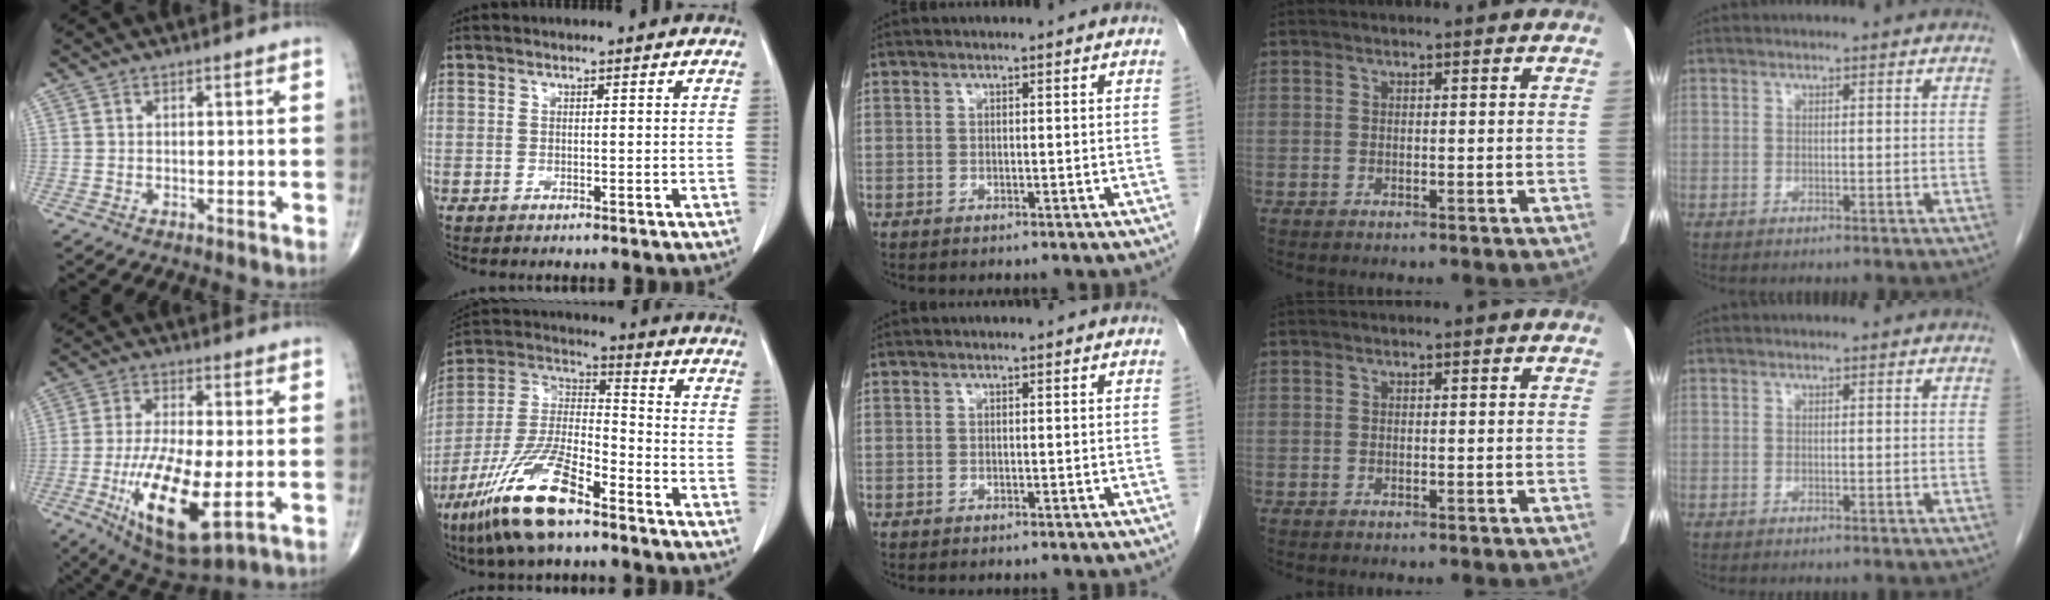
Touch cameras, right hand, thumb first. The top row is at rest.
{"thumb": {"total": 16.6, "force": [-4.3, 5.6, 15.0], "torque": [-0.284, -0.017, -0.062]}, "index": {"total": 15.6, "force": [-10.0, 3.8, 11.3], "torque": [-0.238, -0.013, -0.190]}}